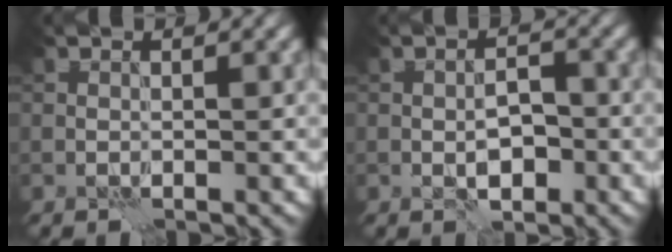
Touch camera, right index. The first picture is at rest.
{"total": 3.1, "force": [-1.0, 1.6, 2.4], "torque": [-0.037, 0.003, -0.018]}